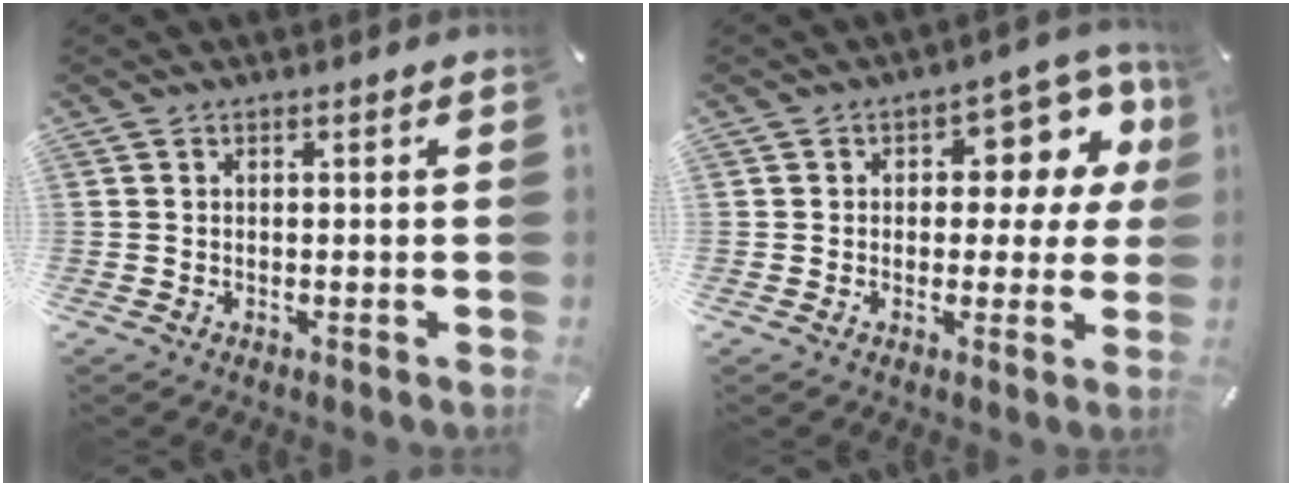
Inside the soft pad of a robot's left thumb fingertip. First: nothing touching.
{"total": 10.6, "force": [3.0, 6.5, 7.8], "torque": [-0.090, -0.020, 0.047]}